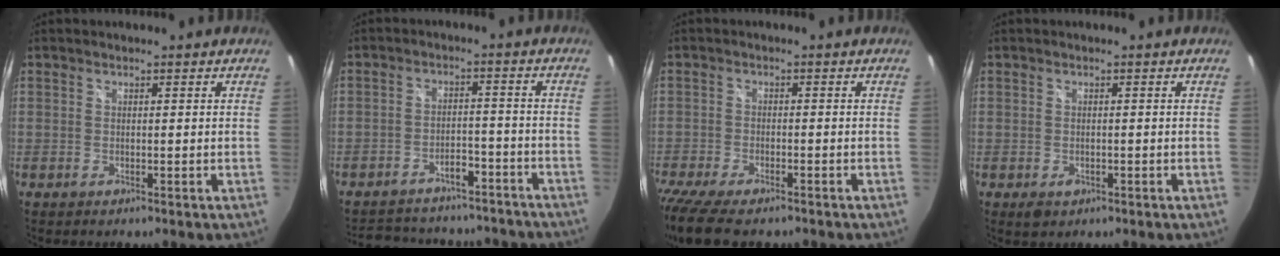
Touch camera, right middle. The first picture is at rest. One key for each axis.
{"total": 23.0, "fx": -19.7, "fy": 8.6, "fz": 8.0, "tx": -0.165, "ty": 0.043, "tz": -0.246}
{"total": 11.7, "fx": -9.6, "fy": 3.3, "fz": 5.9, "tx": -0.149, "ty": -0.044, "tz": -0.168}
{"total": 2.2, "fx": -1.1, "fy": 1.6, "fz": 1.2, "tx": -0.020, "ty": -0.007, "tz": -0.013}